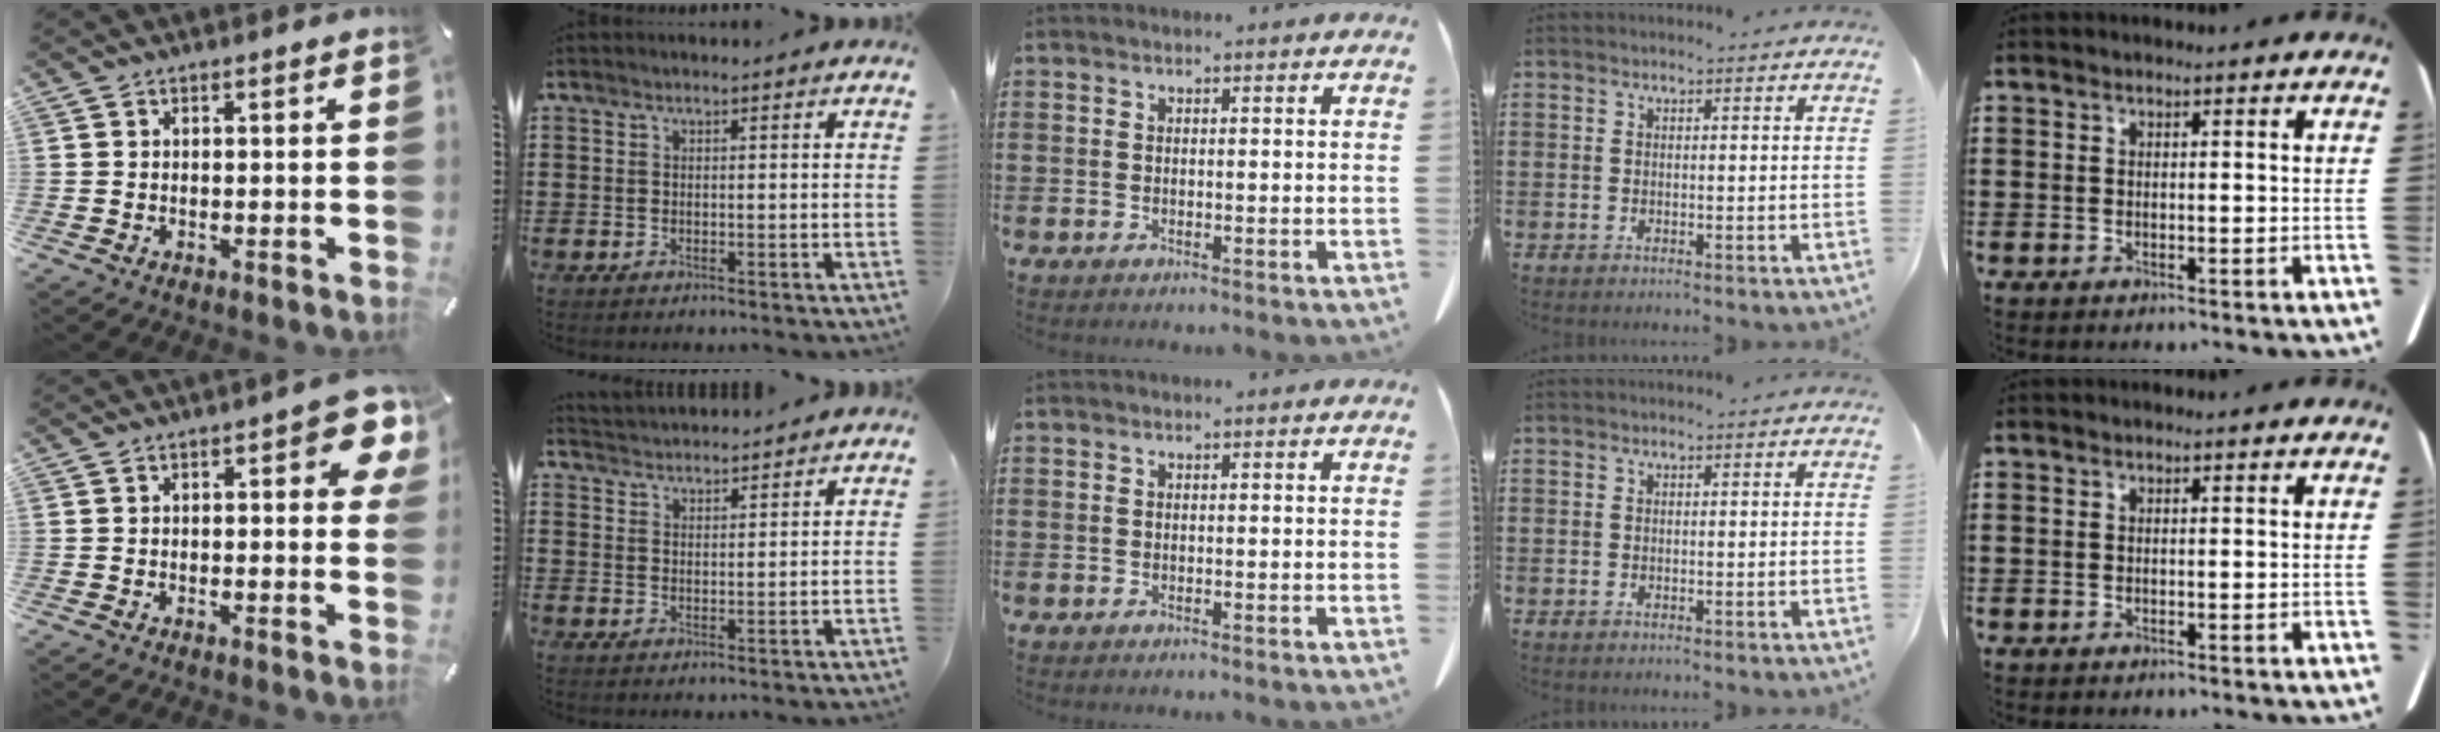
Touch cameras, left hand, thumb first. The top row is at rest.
{"thumb": {"total": 7.8, "force": [2.1, 3.2, 6.8], "torque": [-0.079, -0.007, 0.030]}, "index": {"total": 2.7, "force": [2.6, -0.1, -0.5], "torque": [0.001, -0.008, 0.050]}}